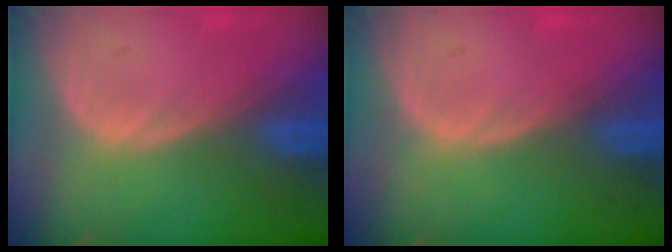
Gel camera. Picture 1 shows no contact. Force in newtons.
{"total": 0.0}